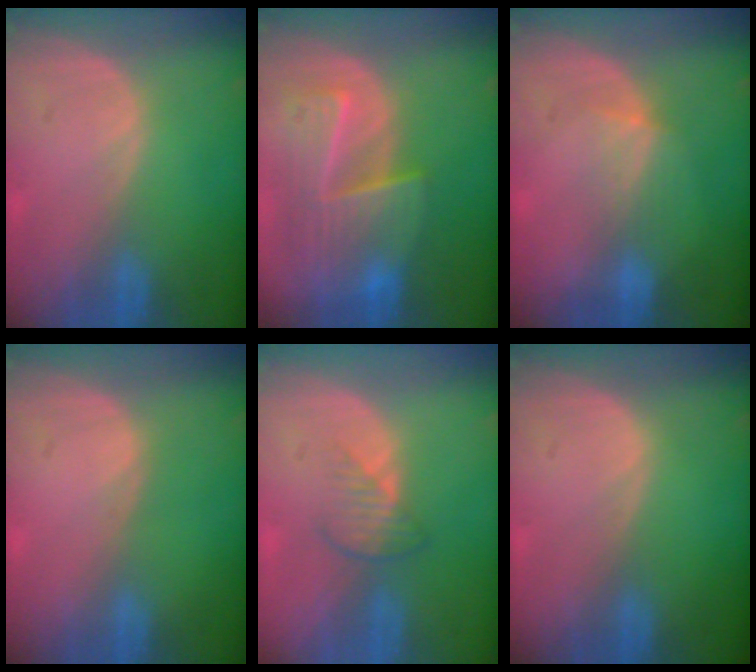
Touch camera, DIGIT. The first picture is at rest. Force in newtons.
{"total": 9.3, "press": 8.3, "slide": 4.2}
{"total": 3.0, "press": 2.8, "slide": 1.1}
{"total": 0.0}
{"total": 3.1, "press": 2.9, "slide": 1.2}
{"total": 0.0}